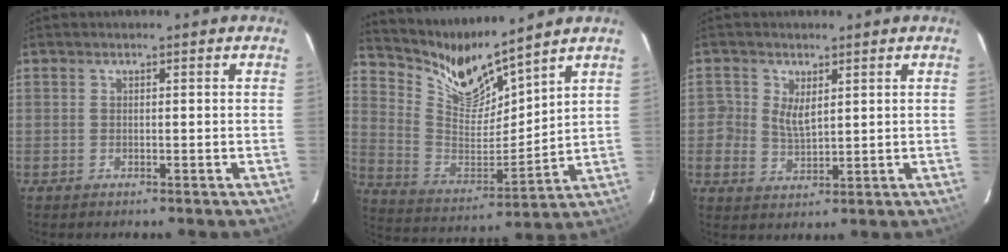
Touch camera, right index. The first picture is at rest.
{"total": 11.3, "force": [10.5, 1.2, 3.9], "torque": [-0.088, -0.038, 0.206]}
{"total": 3.8, "force": [1.1, 2.9, 2.3], "torque": [-0.048, -0.001, 0.024]}